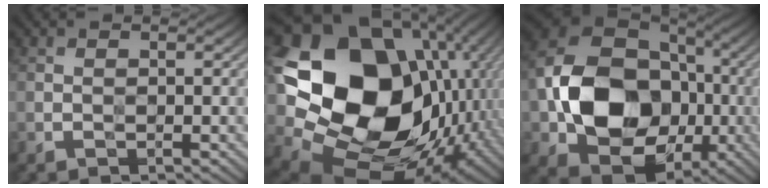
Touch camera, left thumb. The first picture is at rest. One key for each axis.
{"total": 23.3, "fx": 3.4, "fy": 17.8, "fz": 14.6, "tx": -0.329, "ty": -0.041, "tz": 0.102}
{"total": 16.6, "fx": -2.2, "fy": 12.8, "fz": 10.2, "tx": -0.208, "ty": -0.024, "tz": -0.037}